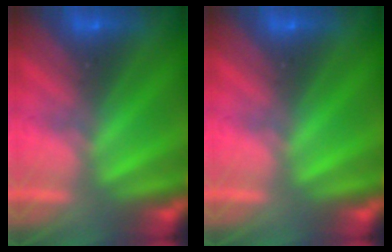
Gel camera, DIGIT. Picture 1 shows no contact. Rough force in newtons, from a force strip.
{"total": 0.0}